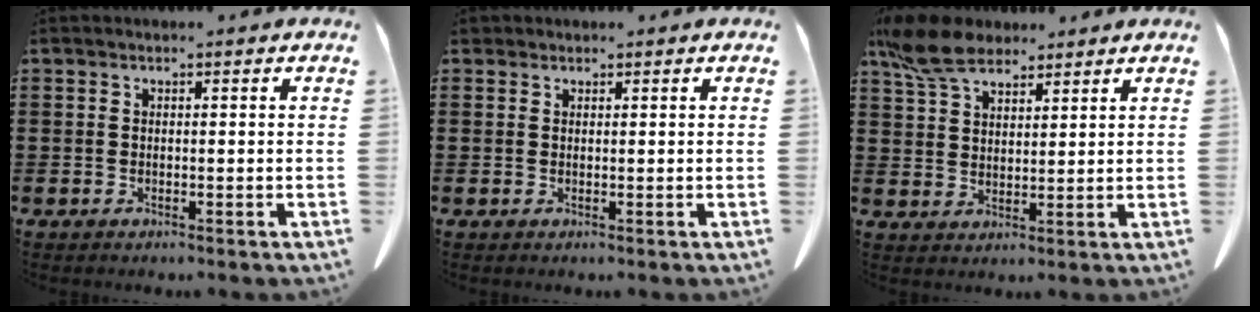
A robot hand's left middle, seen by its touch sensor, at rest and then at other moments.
{"total": 0.7, "force": [0.6, 0.4, 0.2], "torque": [-0.007, 0.001, 0.013]}
{"total": 7.7, "force": [6.0, 3.3, 3.5], "torque": [-0.091, -0.002, 0.115]}